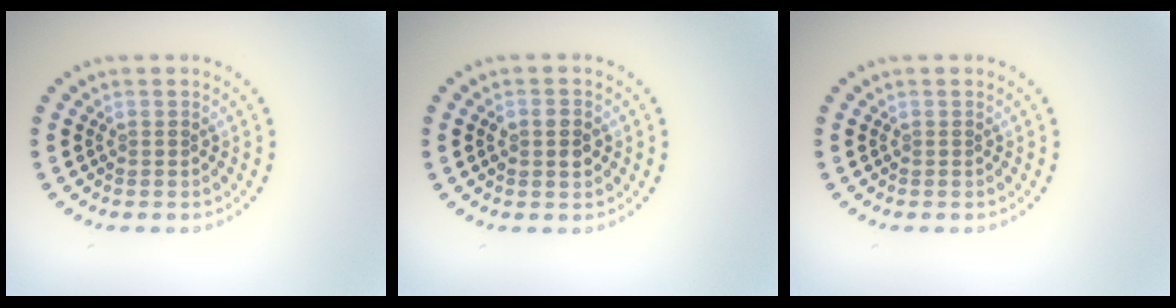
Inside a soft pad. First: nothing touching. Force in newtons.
{"total": 2.5, "press": 2.5, "slide": 0.1}
{"total": 0.0}